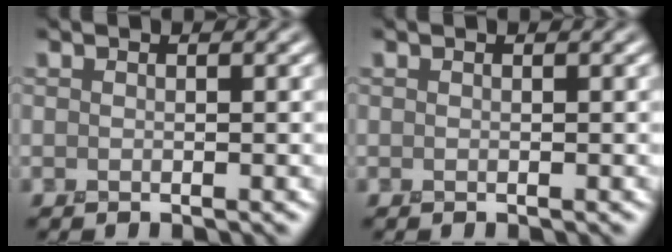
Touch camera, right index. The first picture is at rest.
{"total": 0.0}